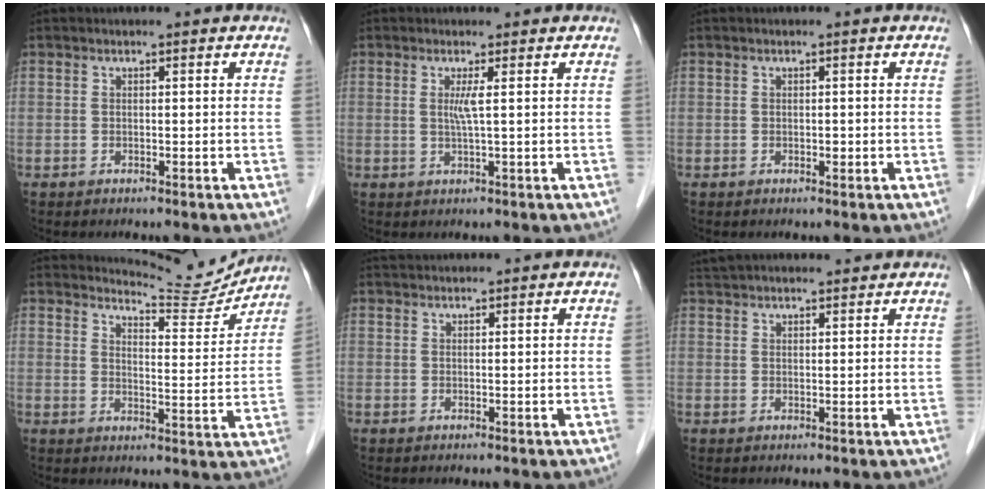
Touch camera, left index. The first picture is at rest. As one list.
[{"total": 2.0, "force": [0.4, -0.5, 1.9], "torque": [-0.041, -0.004, 0.010]}, {"total": 0.5, "force": [-0.1, 0.3, 0.4], "torque": [-0.008, 0.001, -0.003]}, {"total": 8.5, "force": [8.5, 0.2, -0.3], "torque": [-0.003, -0.025, 0.114]}, {"total": 1.3, "force": [1.3, -0.1, 0.2], "torque": [-0.005, 0.018, 0.031]}, {"total": 8.8, "force": [8.0, 1.5, 3.3], "torque": [-0.050, 0.035, 0.123]}]